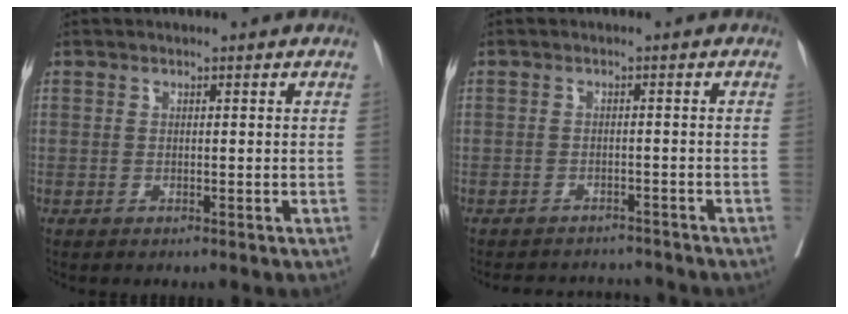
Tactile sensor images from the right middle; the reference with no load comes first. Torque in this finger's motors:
{"motor_torque": [0.45, -0.58, -0.03, 0.00]}